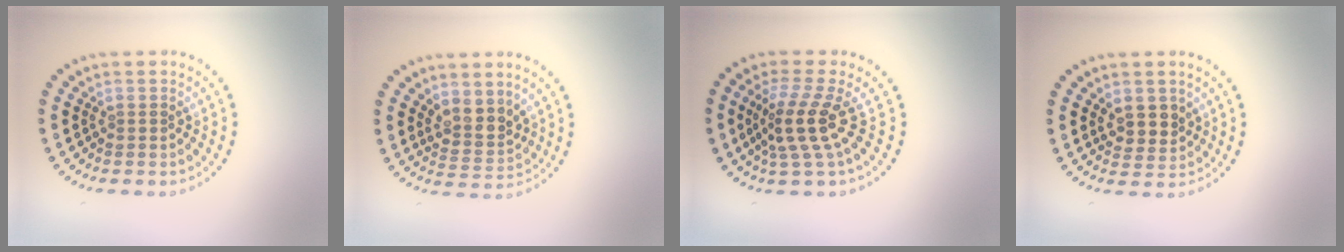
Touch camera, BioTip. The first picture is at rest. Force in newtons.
{"total": 2.6, "press": 2.1, "slide": 1.5}
{"total": 3.7, "press": 2.7, "slide": 2.5}
{"total": 2.4, "press": 2.2, "slide": 1.0}